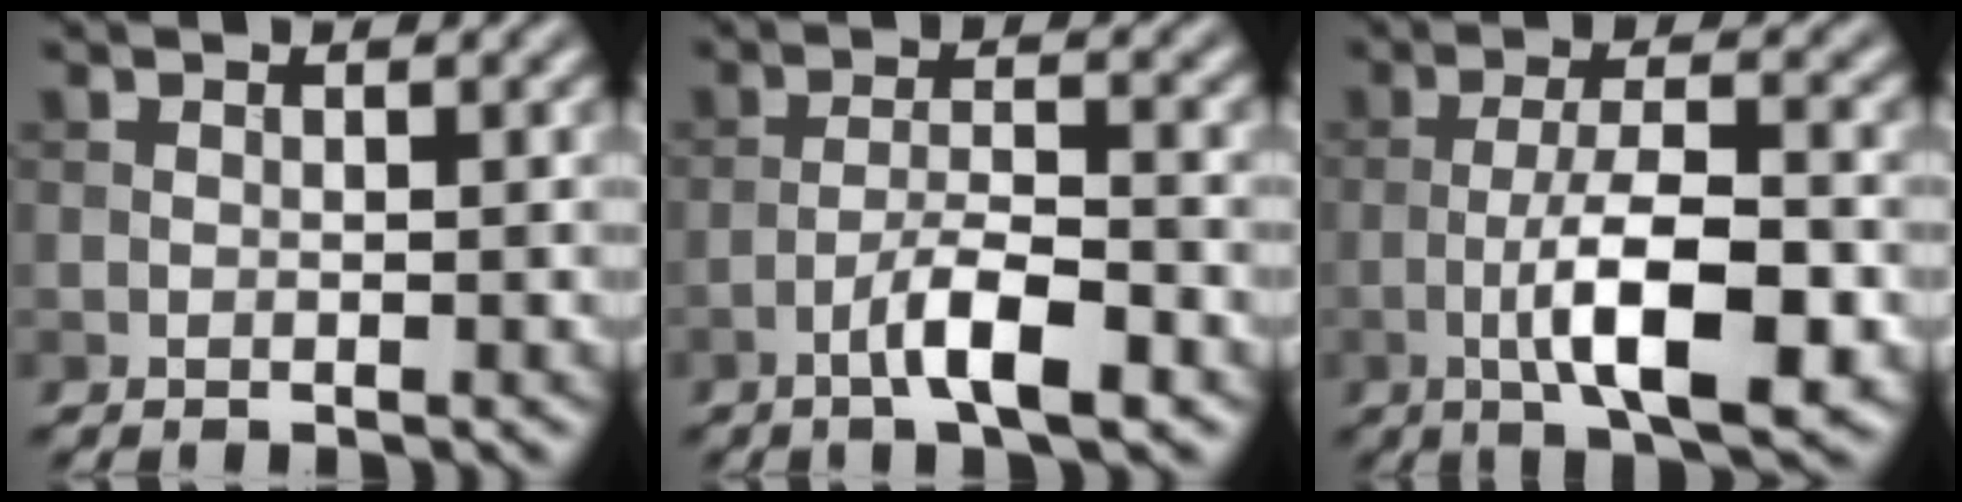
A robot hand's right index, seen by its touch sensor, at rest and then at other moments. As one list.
[{"total": 5.0, "force": [-2.7, 1.0, 4.1], "torque": [-0.072, 0.009, -0.051]}, {"total": 8.6, "force": [-2.6, 2.5, 7.8], "torque": [-0.132, 0.004, -0.047]}]